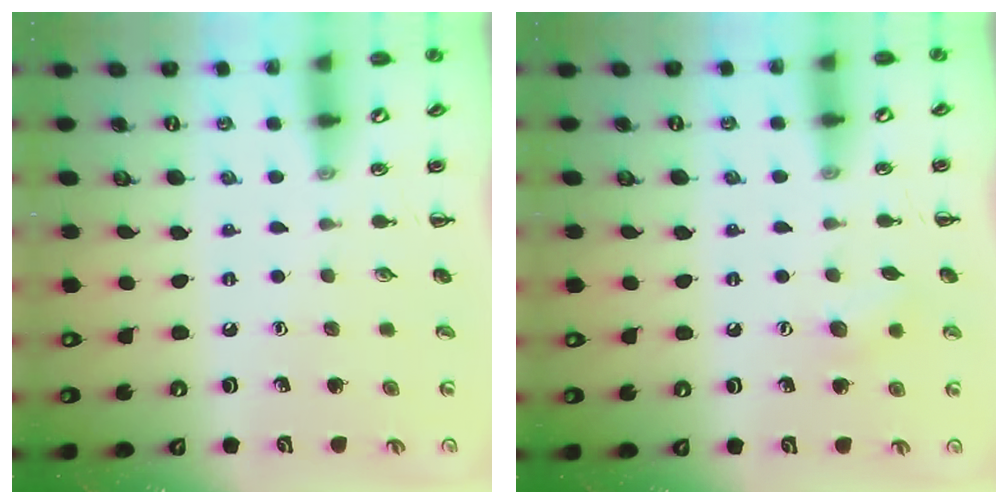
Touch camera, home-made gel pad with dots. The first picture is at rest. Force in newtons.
{"total": 5.6, "press": 5.5, "slide": 1.4}